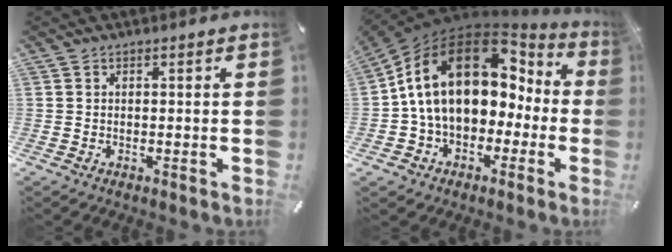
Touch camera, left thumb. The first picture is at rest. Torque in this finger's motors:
{"motor_torque": [2.13, 2.87, 2.77, 0.00, 1.05]}